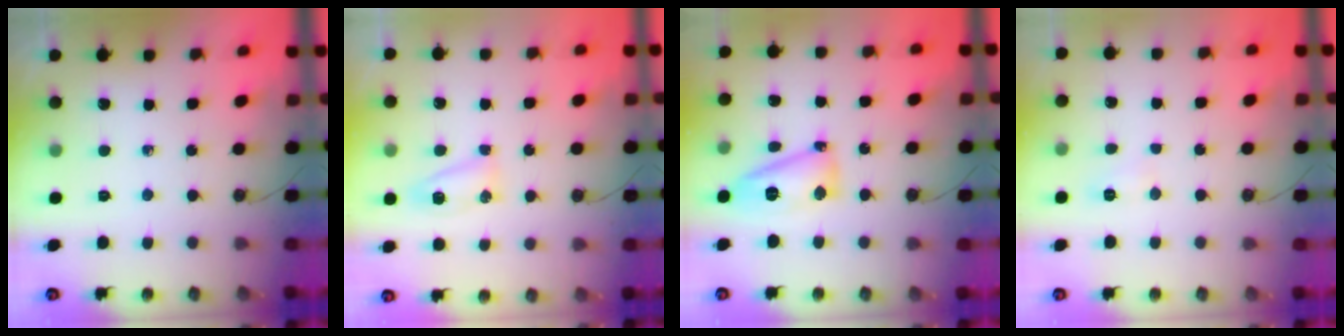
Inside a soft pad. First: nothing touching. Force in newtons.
{"total": 5.8, "press": 5.8, "slide": 0.6}
{"total": 12.9, "press": 11.9, "slide": 4.9}
{"total": 5.5, "press": 5.4, "slide": 0.8}